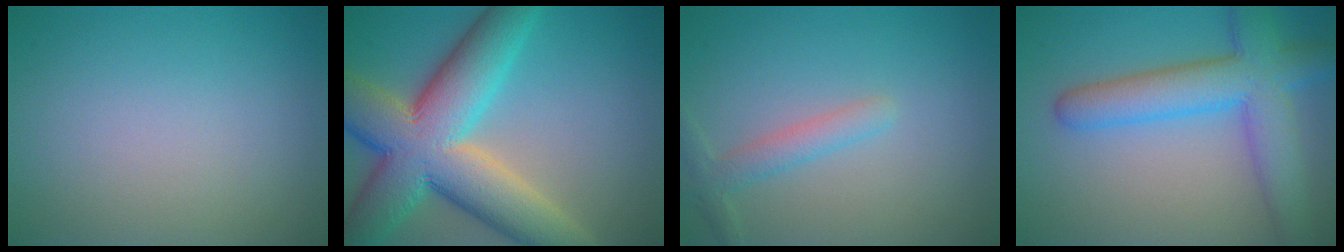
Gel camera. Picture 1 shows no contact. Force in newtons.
{"total": 13.2, "press": 13.2, "slide": 0.8}
{"total": 2.1, "press": 2.1, "slide": 0.1}
{"total": 7.5, "press": 7.5, "slide": 0.3}